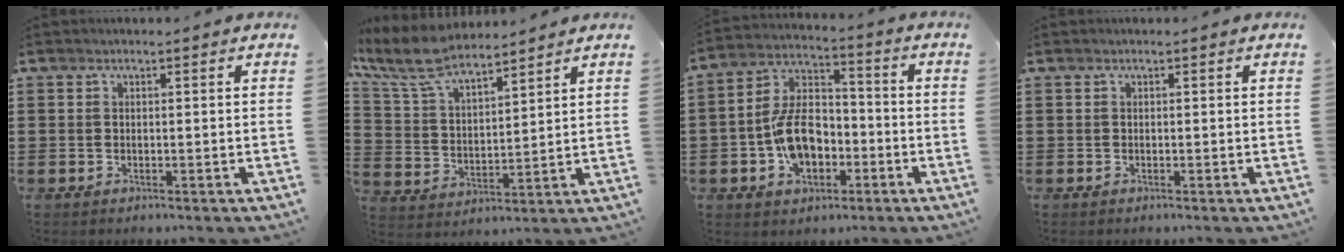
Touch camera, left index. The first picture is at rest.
{"total": 9.1, "force": [7.7, 2.4, 4.2], "torque": [-0.112, -0.026, 0.140]}
{"total": 10.3, "force": [-2.9, 6.5, 7.4], "torque": [-0.168, 0.016, -0.057]}
{"total": 0.0}